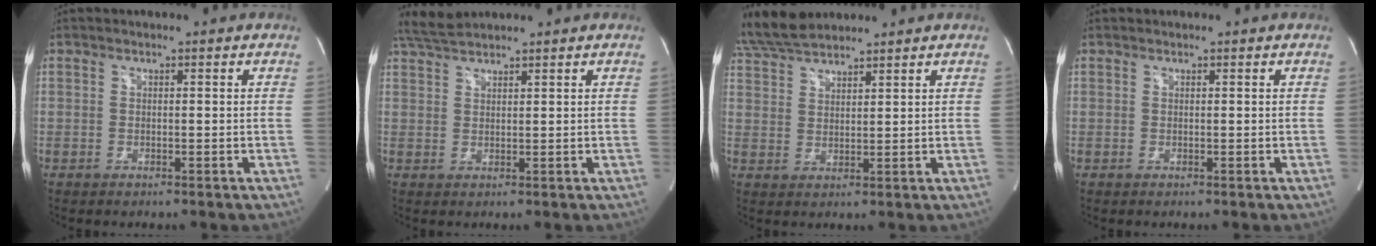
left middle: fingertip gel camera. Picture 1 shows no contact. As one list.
[{"total": 3.8, "force": [3.6, 0.1, 1.0], "torque": [-0.031, 0.018, 0.078]}, {"total": 7.8, "force": [7.1, 1.2, 2.8], "torque": [-0.069, 0.027, 0.143]}, {"total": 0.0}]